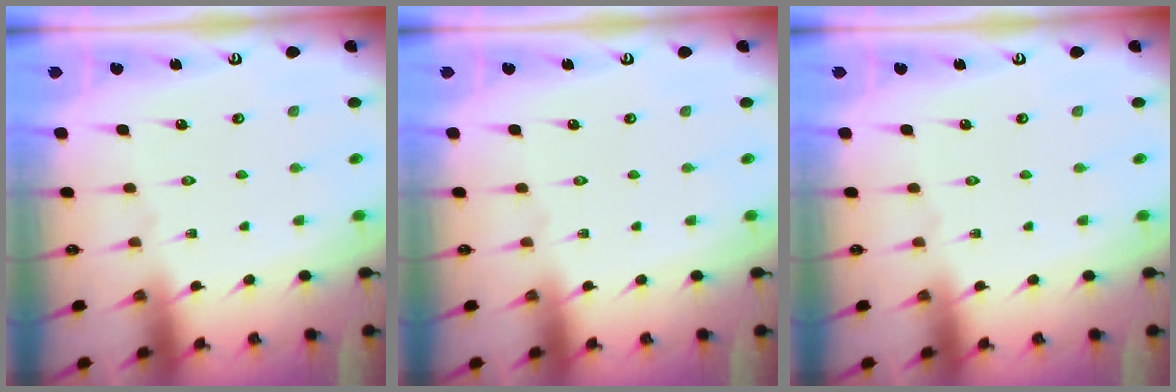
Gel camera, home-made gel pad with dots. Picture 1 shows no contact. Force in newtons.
{"total": 0.0}
{"total": 0.0}